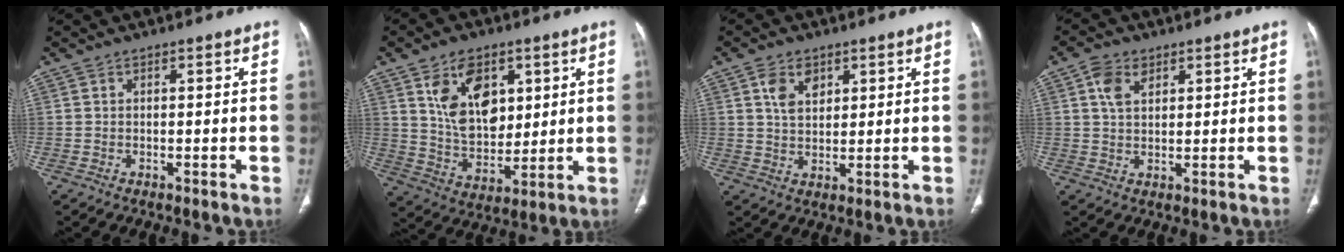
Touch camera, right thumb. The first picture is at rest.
{"total": 13.9, "force": [5.4, 8.9, 9.2], "torque": [-0.116, -0.031, 0.110]}
{"total": 5.5, "force": [2.6, 3.5, 3.3], "torque": [-0.043, -0.013, 0.049]}
{"total": 4.9, "force": [2.2, 3.2, 3.0], "torque": [-0.043, -0.005, 0.042]}